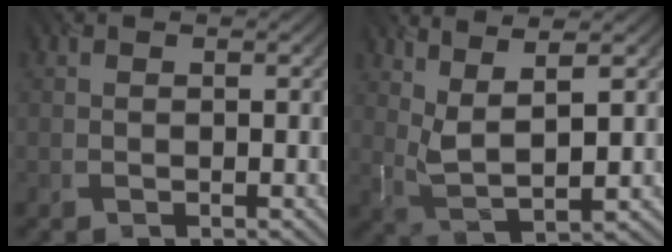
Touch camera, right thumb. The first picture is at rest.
{"total": 4.7, "force": [2.8, 1.0, 3.6], "torque": [-0.091, -0.003, 0.063]}